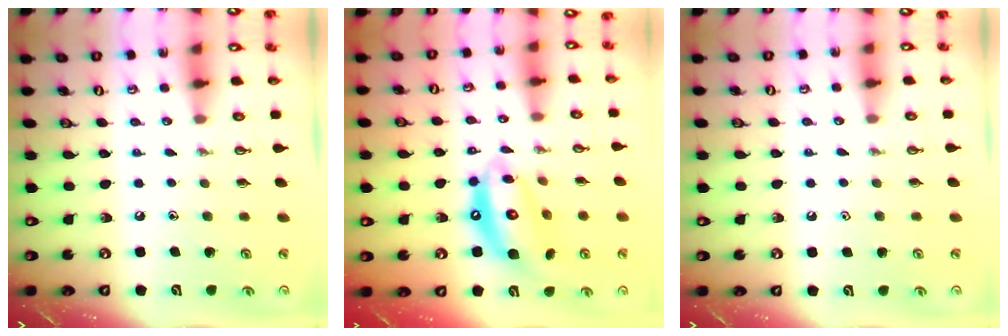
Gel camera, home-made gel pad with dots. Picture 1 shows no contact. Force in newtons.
{"total": 13.6, "press": 13.5, "slide": 1.5}
{"total": 0.6, "press": 0.6, "slide": 0.0}